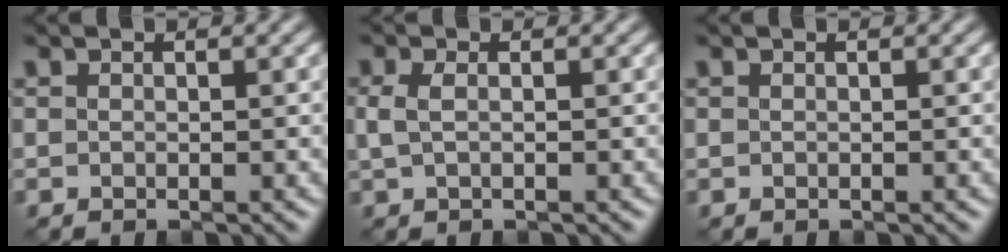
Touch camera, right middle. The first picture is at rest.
{"total": 1.6, "force": [0.2, 0.7, 1.3], "torque": [-0.038, 0.004, 0.003]}
{"total": 0.0}